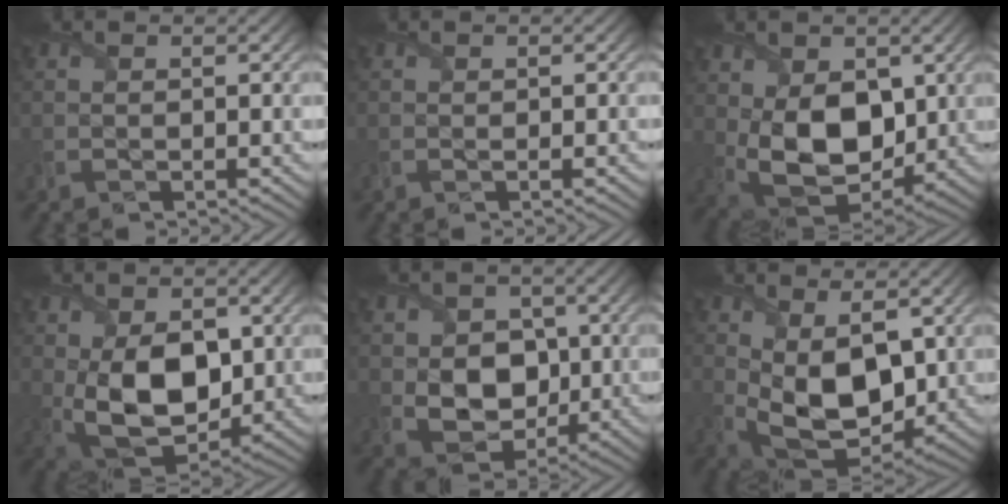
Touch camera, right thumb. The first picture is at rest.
{"total": 1.2, "force": [-0.4, 0.5, 1.0], "torque": [-0.020, -0.005, -0.007]}
{"total": 11.5, "force": [0.9, 7.8, 8.5], "torque": [-0.184, -0.019, 0.023]}
{"total": 11.4, "force": [-0.1, 7.2, 8.9], "torque": [-0.184, -0.016, 0.005]}
{"total": 8.0, "force": [0.3, 6.4, 4.8], "torque": [-0.109, -0.015, 0.000]}
{"total": 11.0, "force": [0.6, 6.3, 8.9], "torque": [-0.194, -0.019, 0.020]}